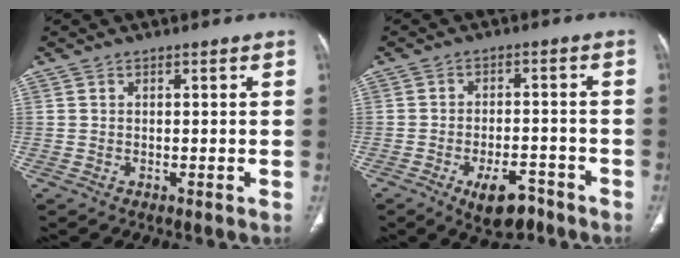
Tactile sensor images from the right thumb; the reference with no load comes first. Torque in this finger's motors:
{"motor_torque": [-0.09, 0.20, -0.23, 0.08, -0.02]}